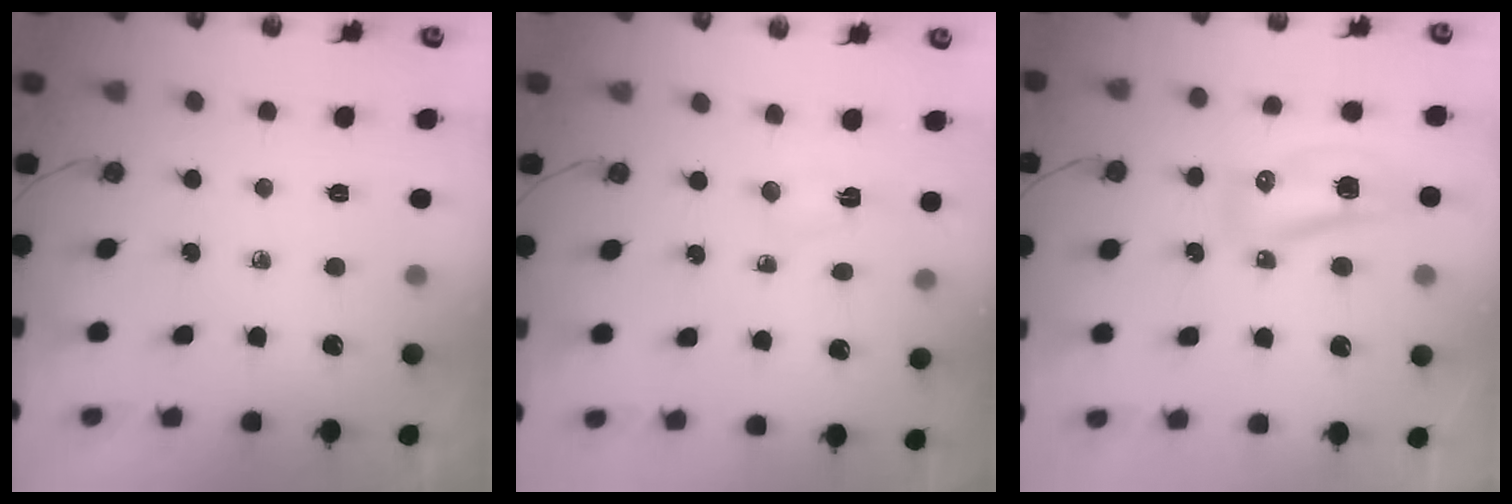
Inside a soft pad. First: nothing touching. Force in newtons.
{"total": 2.3, "press": 2.2, "slide": 0.4}
{"total": 8.2, "press": 8.0, "slide": 1.7}